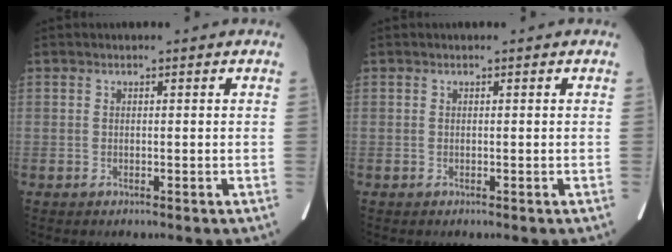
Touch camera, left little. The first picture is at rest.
{"total": 0.0}